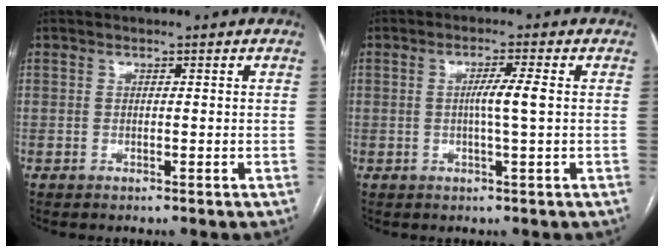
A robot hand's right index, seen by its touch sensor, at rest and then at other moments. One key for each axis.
{"total": 3.6, "fx": 0.1, "fy": -0.4, "fz": 3.6, "tx": -0.065, "ty": -0.001, "tz": 0.001}